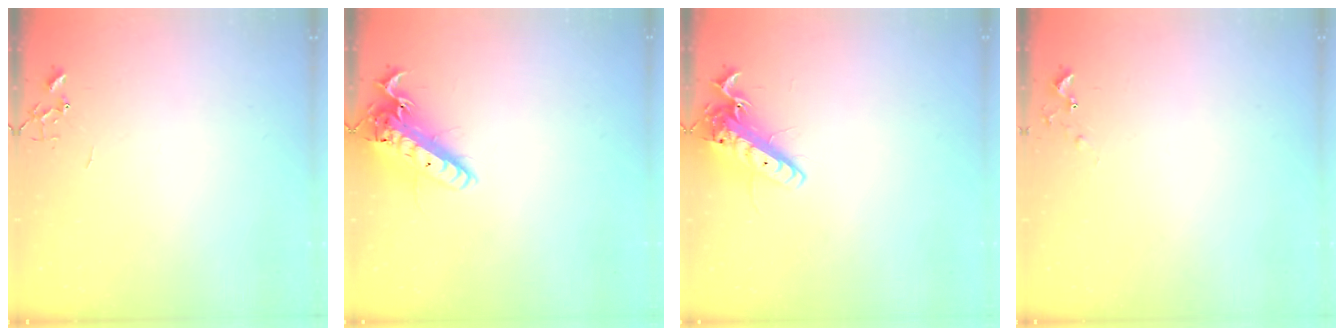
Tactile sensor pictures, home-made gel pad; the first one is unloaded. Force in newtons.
{"total": 18.2, "press": 18.0, "slide": 3.0}
{"total": 13.5, "press": 13.3, "slide": 2.3}
{"total": 5.0, "press": 5.0, "slide": 0.5}